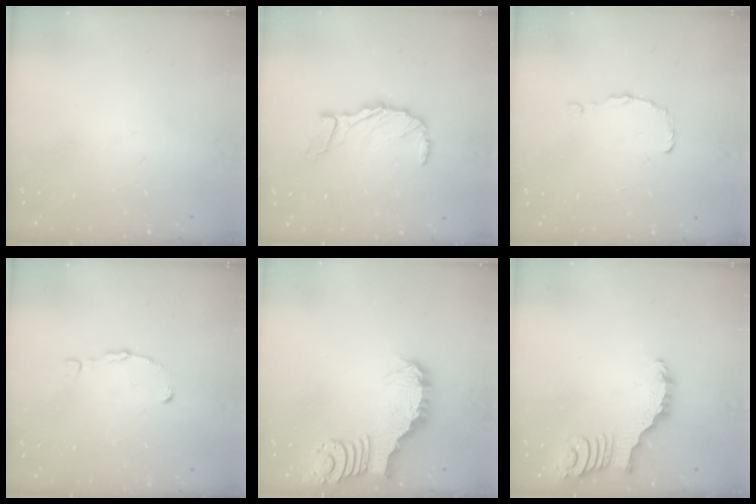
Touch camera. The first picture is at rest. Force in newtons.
{"total": 9.9, "press": 9.9, "slide": 1.1}
{"total": 0.9, "press": 0.9, "slide": 0.0}
{"total": 0.9, "press": 0.9, "slide": 0.0}
{"total": 4.1, "press": 4.1, "slide": 0.3}
{"total": 2.9, "press": 2.9, "slide": 0.4}